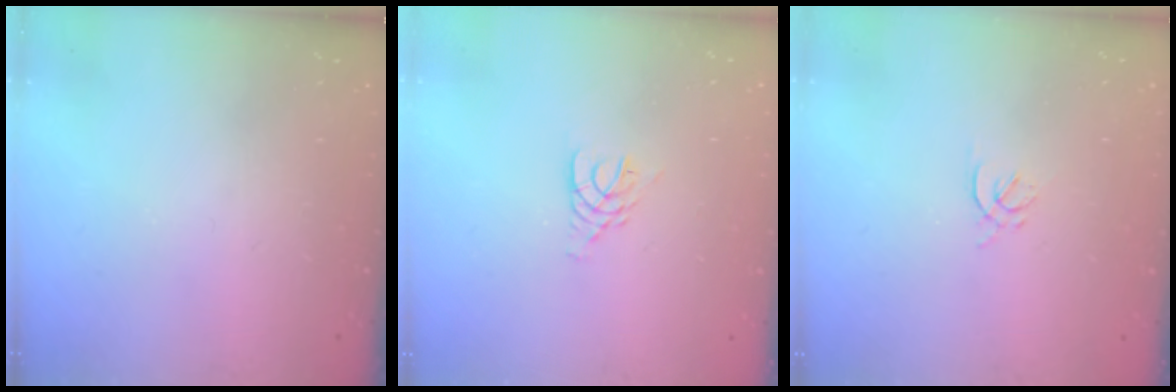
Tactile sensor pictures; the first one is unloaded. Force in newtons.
{"total": 4.4, "press": 4.4, "slide": 0.6}
{"total": 1.7, "press": 1.6, "slide": 0.6}